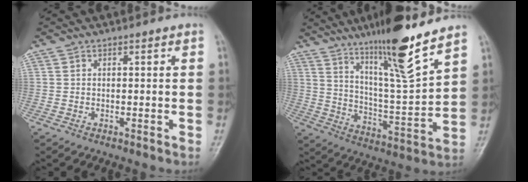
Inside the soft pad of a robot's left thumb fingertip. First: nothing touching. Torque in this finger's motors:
{"motor_torque": [2.15, 0.18, 1.48, -1.29, 0.42]}